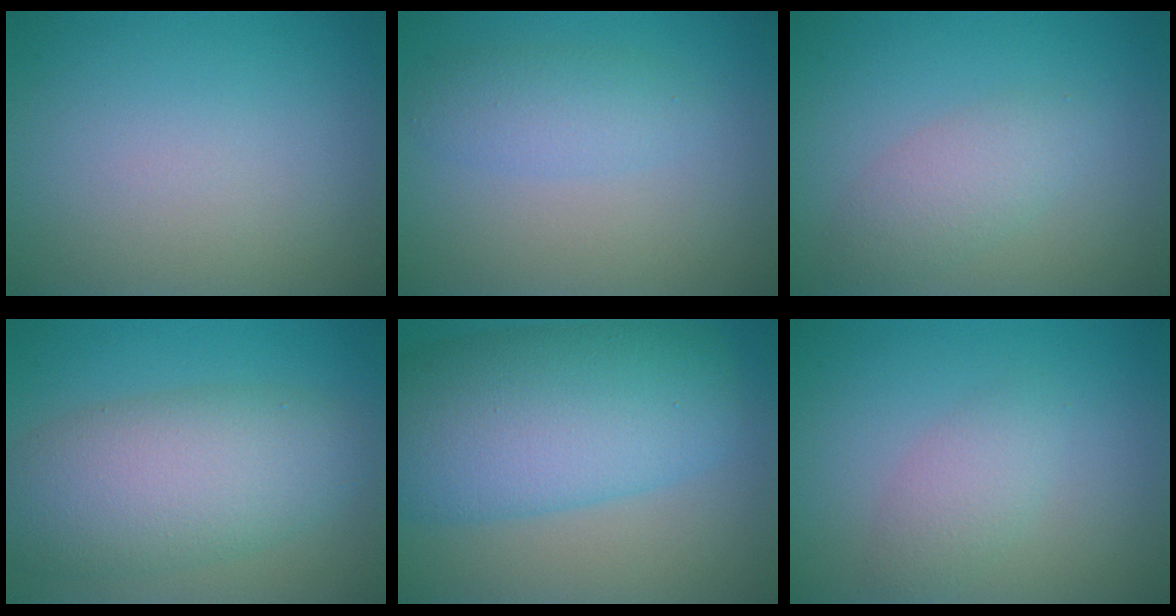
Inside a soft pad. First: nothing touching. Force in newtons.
{"total": 2.4, "press": 2.4, "slide": 0.3}
{"total": 2.8, "press": 2.8, "slide": 0.1}
{"total": 8.1, "press": 8.1, "slide": 0.2}
{"total": 10.9, "press": 10.9, "slide": 0.3}
{"total": 2.2, "press": 2.2, "slide": 0.0}